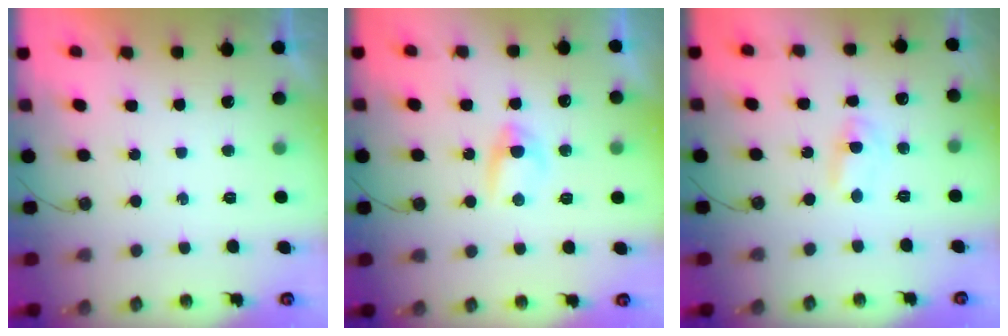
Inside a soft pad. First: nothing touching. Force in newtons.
{"total": 3.6, "press": 3.6, "slide": 0.6}
{"total": 2.3, "press": 2.3, "slide": 0.3}